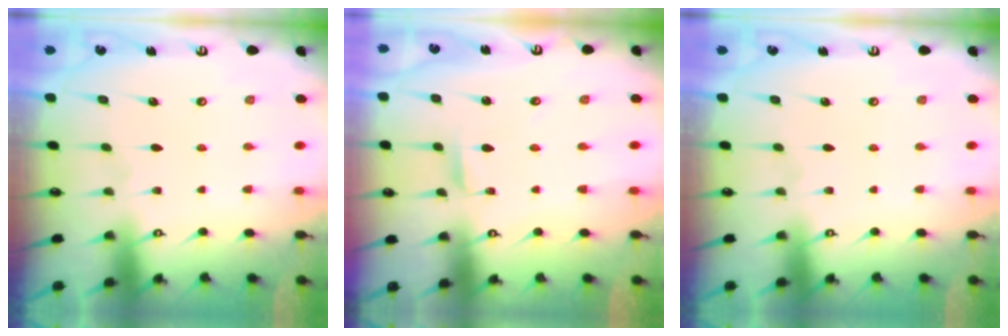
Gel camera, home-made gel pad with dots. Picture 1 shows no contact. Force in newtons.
{"total": 2.6, "press": 2.5, "slide": 0.3}
{"total": 0.0}